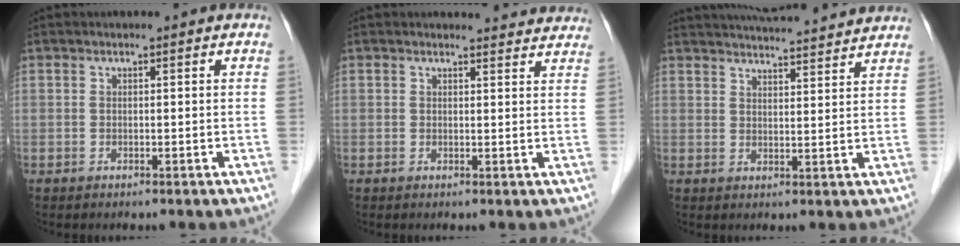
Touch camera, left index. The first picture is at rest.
{"total": 8.1, "force": [7.8, 1.8, 0.9], "torque": [0.016, -0.002, 0.063]}
{"total": 15.2, "force": [14.4, 1.5, 4.8], "torque": [-0.075, 0.026, 0.192]}